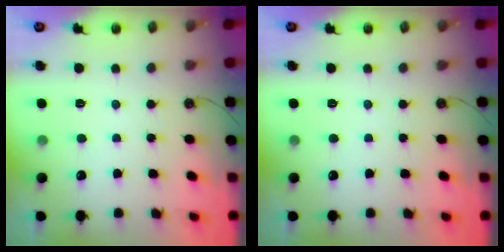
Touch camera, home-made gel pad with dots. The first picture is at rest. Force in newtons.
{"total": 0.0}